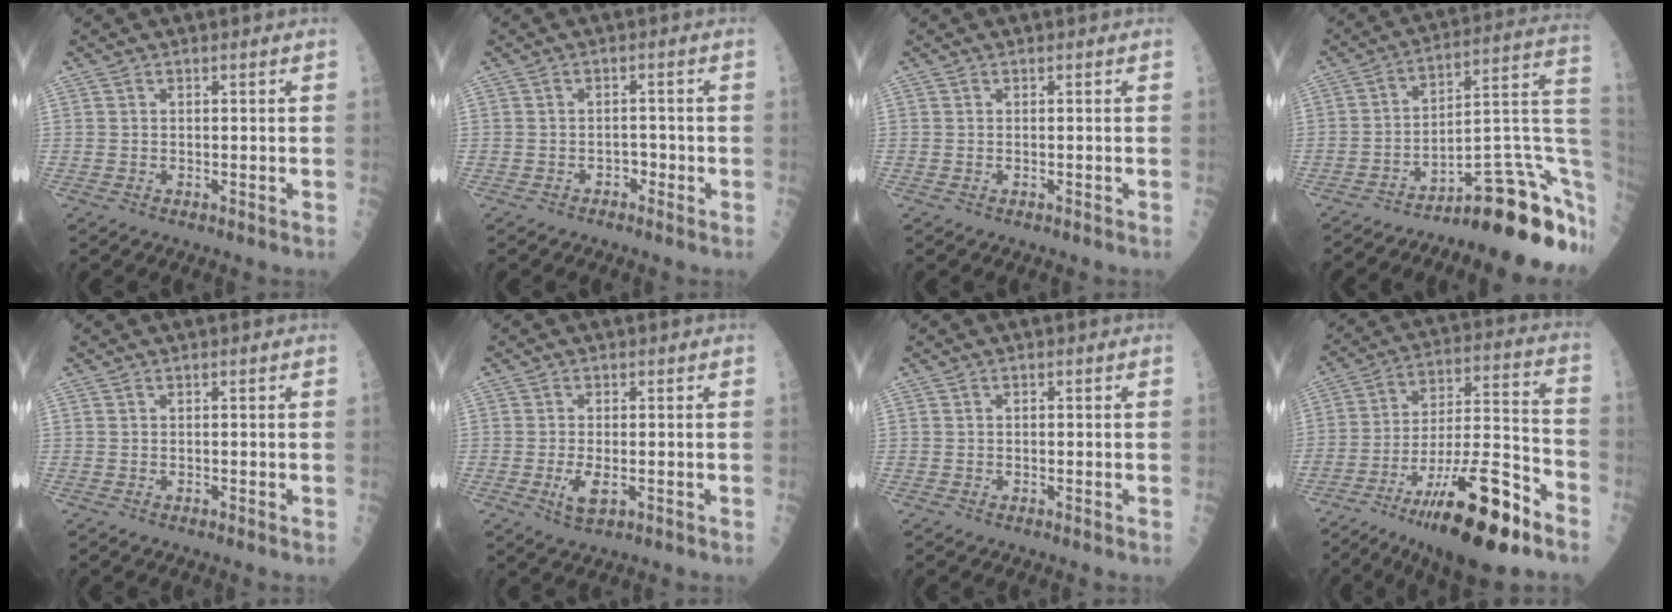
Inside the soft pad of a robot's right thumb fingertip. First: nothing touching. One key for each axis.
{"total": 2.0, "fx": -1.1, "fy": 1.4, "fz": 0.9, "tx": -0.001, "ty": 0.008, "tz": -0.019}
{"total": 0.0}
{"total": 21.0, "fx": -12.5, "fy": 4.1, "fz": 16.3, "tx": -0.134, "ty": 0.106, "tz": -0.186}
{"total": 0.0}
{"total": 3.8, "fx": -1.0, "fy": 1.5, "fz": 3.4, "tx": -0.064, "ty": -0.006, "tz": -0.016}
{"total": 0.0}
{"total": 24.6, "fx": -13.9, "fy": 6.0, "fz": 19.4, "tx": -0.319, "ty": 0.053, "tz": -0.230}